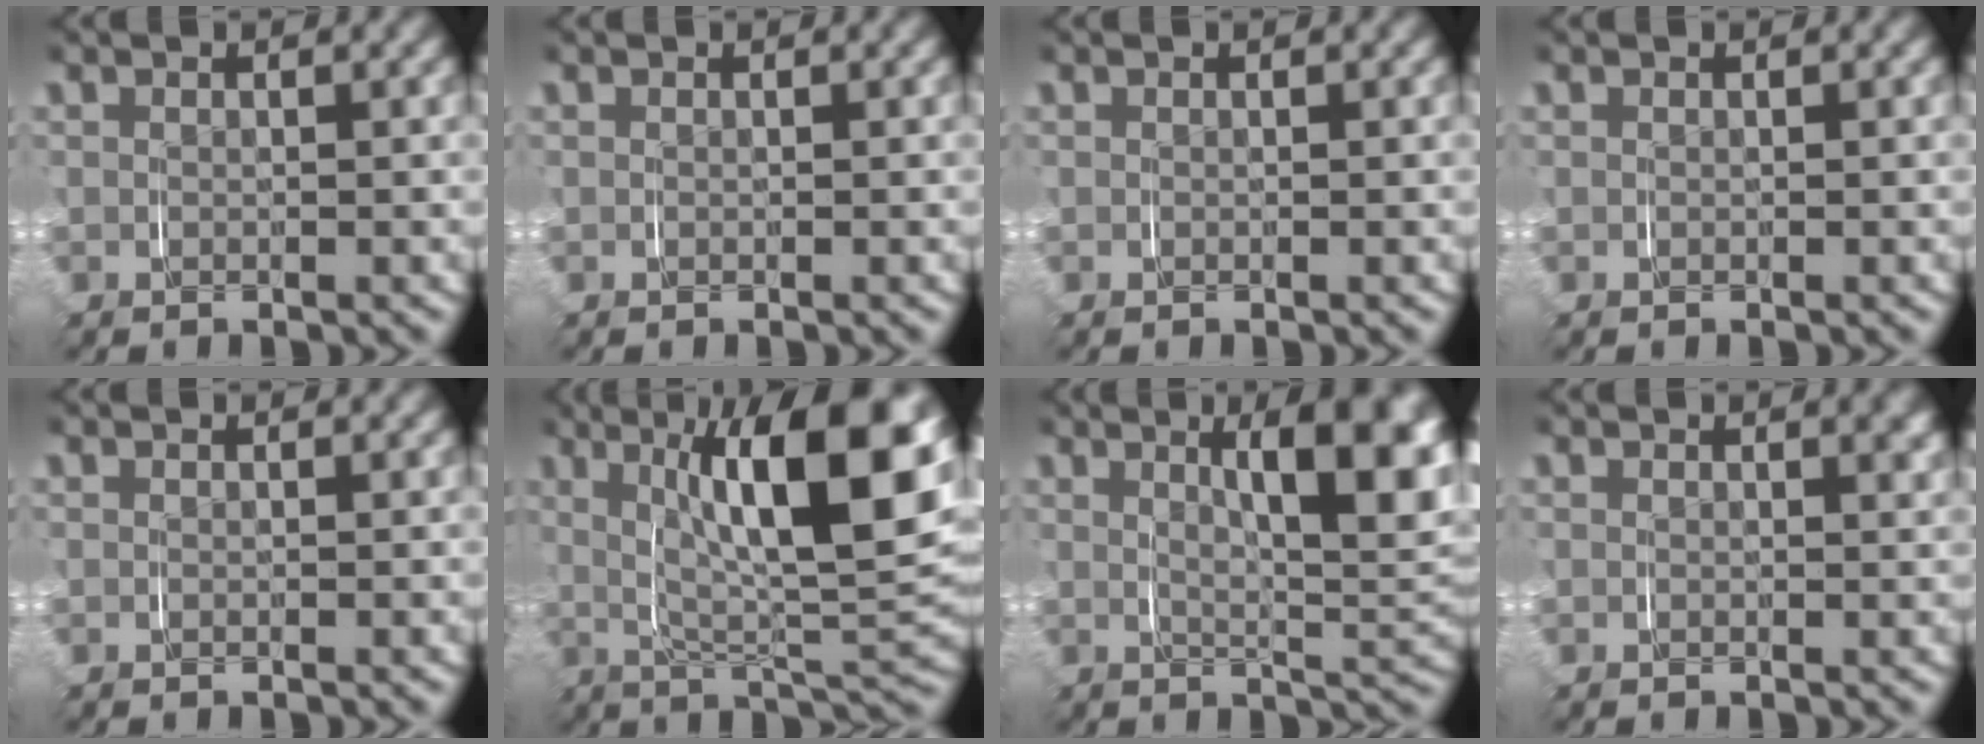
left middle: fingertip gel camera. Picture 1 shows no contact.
{"total": 0.0}
{"total": 0.0}
{"total": 0.0}
{"total": 0.0}
{"total": 11.0, "force": [4.4, 1.7, 10.0], "torque": [-0.118, 0.026, 0.058]}
{"total": 8.0, "force": [3.2, 1.6, 7.1], "torque": [-0.064, 0.014, 0.047]}
{"total": 0.7, "force": [0.5, -0.1, 0.4], "torque": [0.001, 0.002, 0.008]}